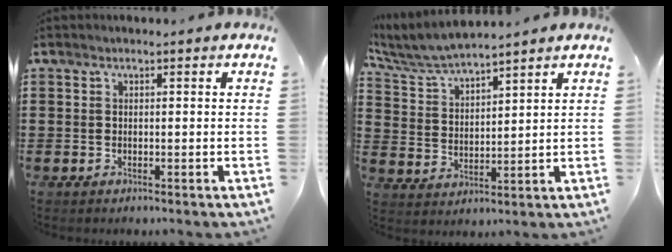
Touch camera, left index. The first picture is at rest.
{"total": 5.5, "force": [5.2, 0.2, 1.7], "torque": [-0.056, -0.026, 0.091]}